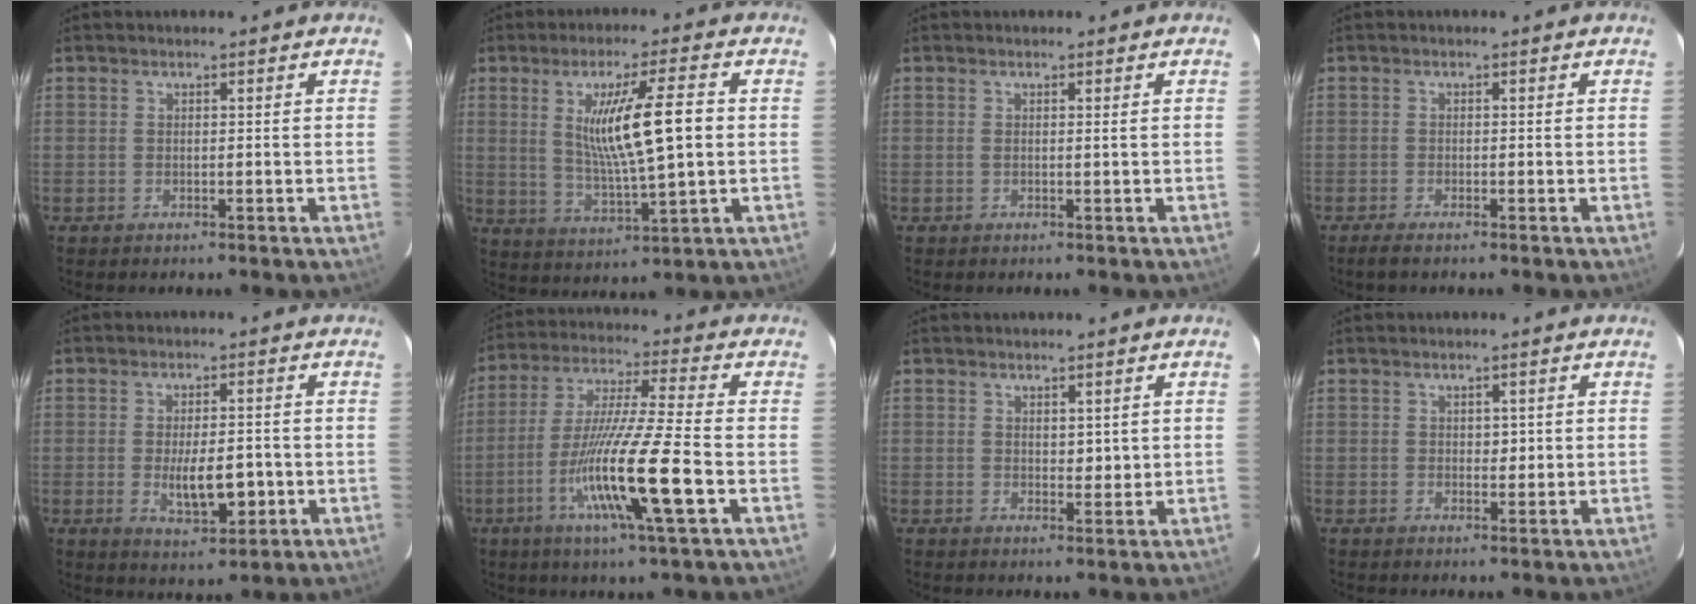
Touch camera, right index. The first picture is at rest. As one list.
[{"total": 11.8, "force": [1.6, 0.7, 11.6], "torque": [-0.208, -0.004, 0.035]}, {"total": 0.6, "force": [0.2, -0.1, 0.5], "torque": [-0.013, -0.001, 0.003]}, {"total": 2.0, "force": [-1.5, 0.2, 1.2], "torque": [-0.025, -0.005, -0.025]}, {"total": 7.1, "force": [-1.4, 2.5, 6.5], "torque": [-0.109, -0.008, -0.014]}, {"total": 15.7, "force": [-5.0, -0.4, 14.9], "torque": [-0.291, -0.021, -0.093]}, {"total": 2.1, "force": [0.8, 1.2, 1.6], "torque": [-0.019, -0.005, 0.014]}, {"total": 1.7, "force": [0.4, 1.1, 1.3], "torque": [-0.015, 0.000, 0.006]}]